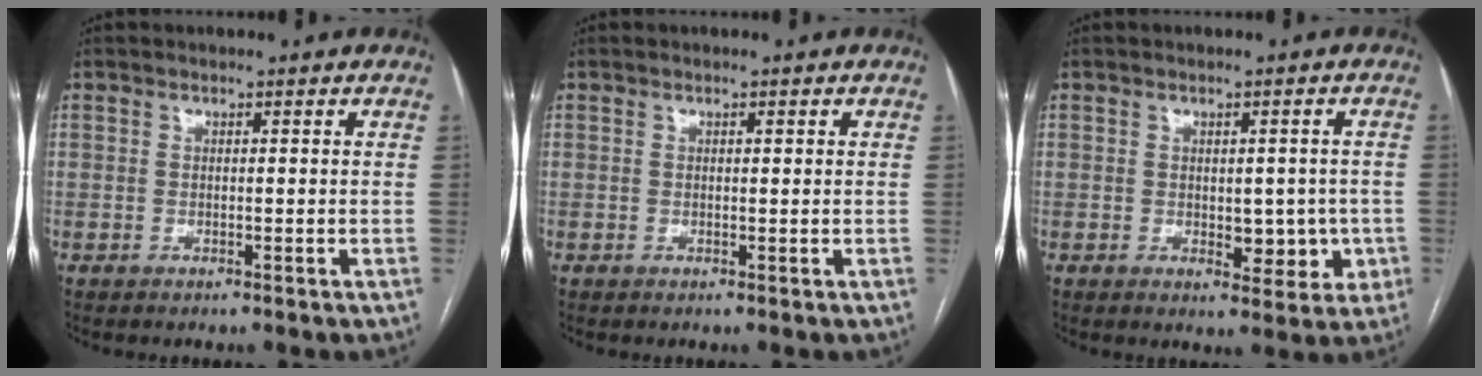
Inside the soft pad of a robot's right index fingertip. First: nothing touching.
{"total": 0.5, "force": [0.2, 0.2, 0.4], "torque": [-0.007, 0.000, 0.003]}
{"total": 6.0, "force": [-1.1, 3.4, 4.8], "torque": [-0.050, 0.008, -0.004]}